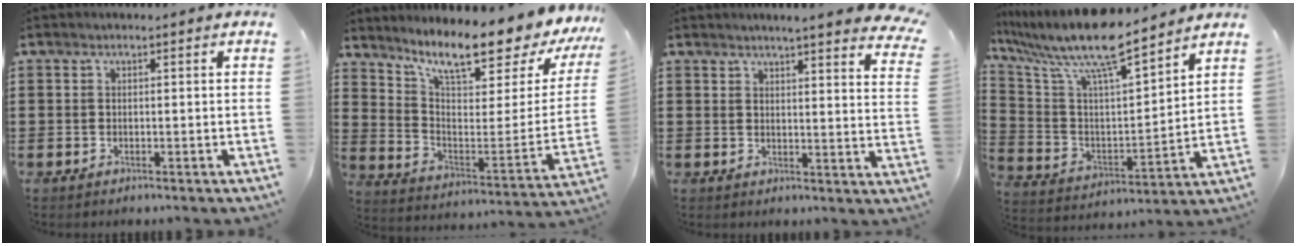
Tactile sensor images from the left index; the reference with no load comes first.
{"total": 11.1, "force": [8.9, 1.6, 6.5], "torque": [-0.130, -0.076, 0.143]}
{"total": 4.0, "force": [3.8, -0.6, 1.3], "torque": [-0.034, -0.019, 0.064]}
{"total": 11.3, "force": [9.3, 1.0, 6.2], "torque": [-0.158, -0.066, 0.155]}